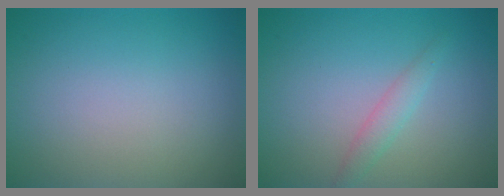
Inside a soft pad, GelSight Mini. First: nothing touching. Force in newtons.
{"total": 1.5, "press": 1.5, "slide": 0.1}